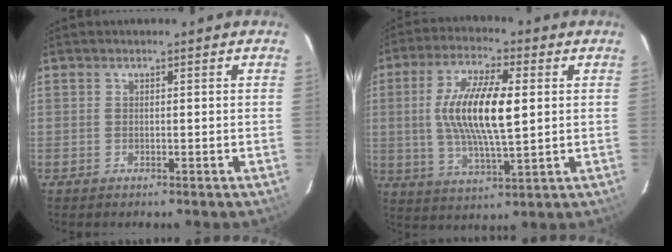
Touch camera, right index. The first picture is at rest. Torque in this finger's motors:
{"motor_torque": [1.01, 0.41, 1.02, 0.21]}